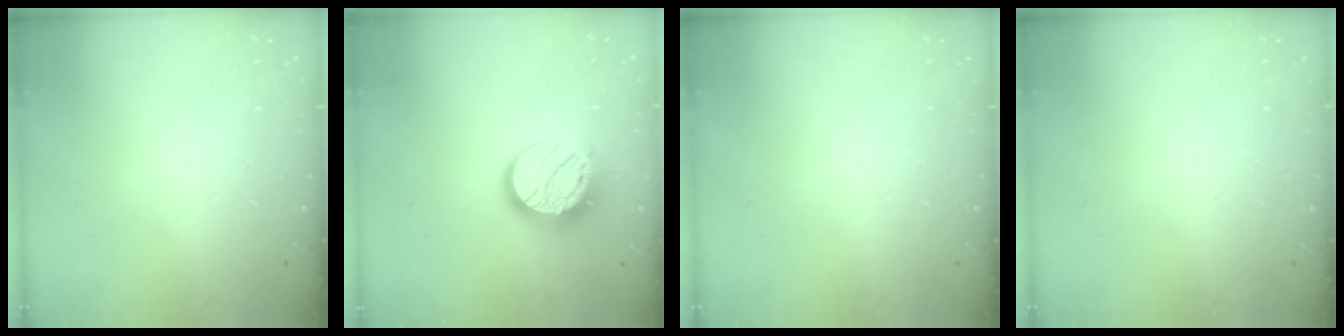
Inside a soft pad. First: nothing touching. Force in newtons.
{"total": 14.5, "press": 14.5, "slide": 0.8}
{"total": 0.0}
{"total": 0.0}